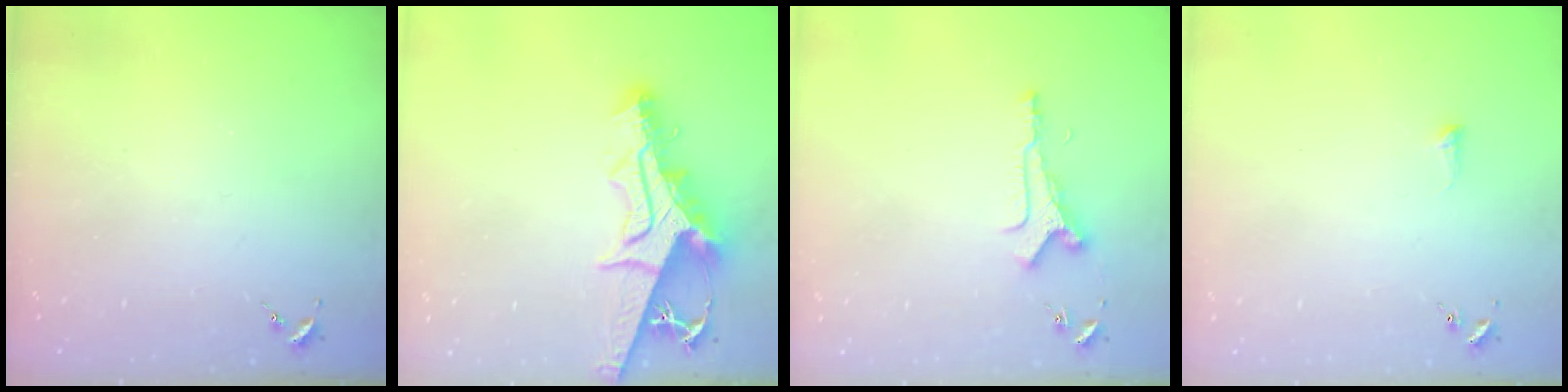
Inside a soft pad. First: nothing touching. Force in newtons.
{"total": 16.7, "press": 16.7, "slide": 1.1}
{"total": 6.4, "press": 6.3, "slide": 0.6}
{"total": 4.3, "press": 4.3, "slide": 0.7}